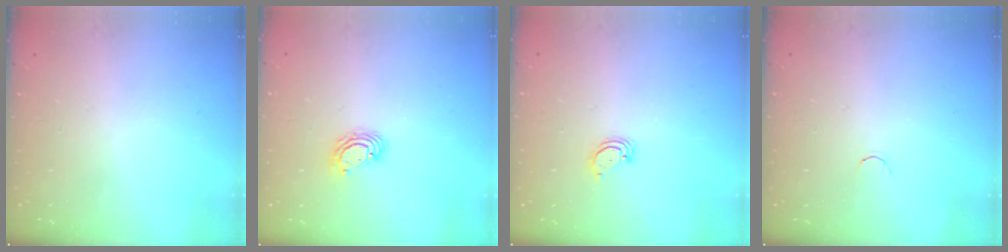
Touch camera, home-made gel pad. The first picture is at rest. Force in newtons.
{"total": 5.1, "press": 5.1, "slide": 0.2}
{"total": 2.3, "press": 2.3, "slide": 0.2}
{"total": 1.8, "press": 1.7, "slide": 0.4}